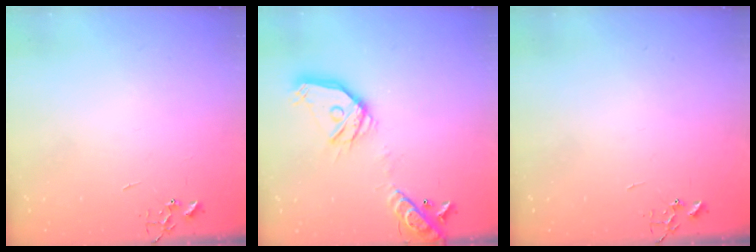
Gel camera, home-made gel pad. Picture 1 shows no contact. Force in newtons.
{"total": 18.8, "press": 18.6, "slide": 3.0}
{"total": 0.0}